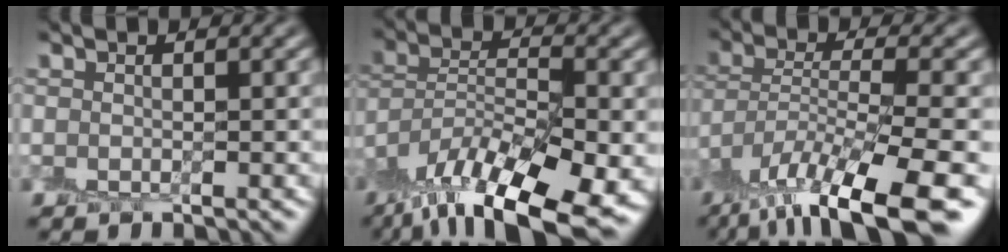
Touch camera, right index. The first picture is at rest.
{"total": 13.0, "force": [-9.4, 3.4, 8.3], "torque": [-0.159, 0.001, -0.148]}
{"total": 10.8, "force": [-7.6, 2.4, 7.3], "torque": [-0.133, 0.002, -0.128]}